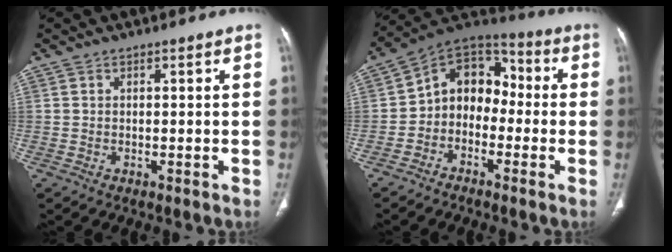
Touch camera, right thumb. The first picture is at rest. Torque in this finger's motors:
{"motor_torque": [-0.01, 0.28, 0.45, -0.08, 0.11]}